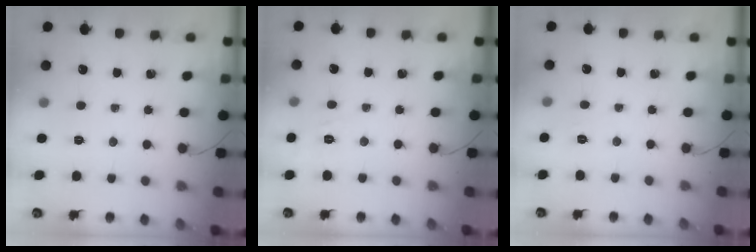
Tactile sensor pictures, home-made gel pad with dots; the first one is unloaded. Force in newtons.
{"total": 2.1, "press": 0.8, "slide": 2.0}
{"total": 7.3, "press": 7.0, "slide": 2.0}